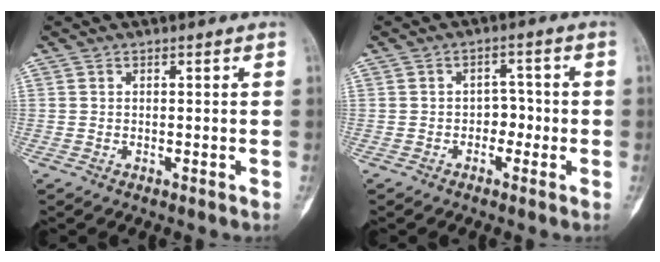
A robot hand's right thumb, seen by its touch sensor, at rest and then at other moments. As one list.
[{"total": 3.4, "force": [-1.0, 2.6, 2.0], "torque": [-0.004, 0.014, -0.024]}]